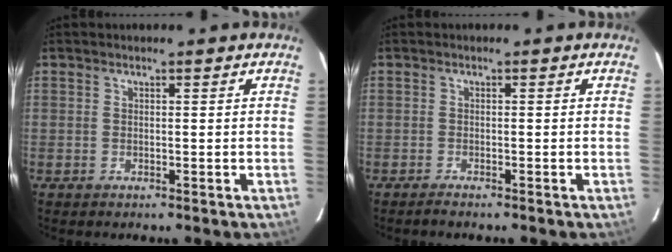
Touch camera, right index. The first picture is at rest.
{"total": 1.5, "force": [-1.3, 0.0, 0.7], "torque": [-0.013, -0.002, -0.018]}